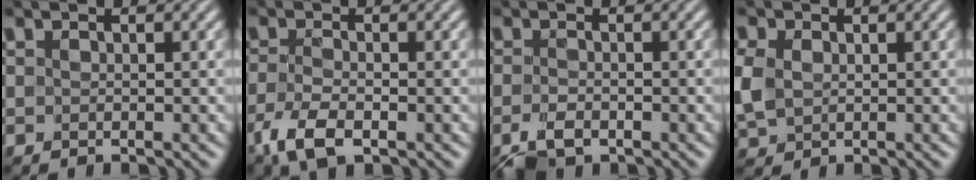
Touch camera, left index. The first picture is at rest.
{"total": 3.5, "force": [-2.1, 1.2, 2.5], "torque": [-0.062, -0.006, -0.046]}
{"total": 2.6, "force": [-1.8, 1.1, 1.5], "torque": [-0.035, -0.004, -0.040]}
{"total": 3.0, "force": [0.0, 2.5, 1.7], "torque": [-0.056, 0.001, 0.001]}